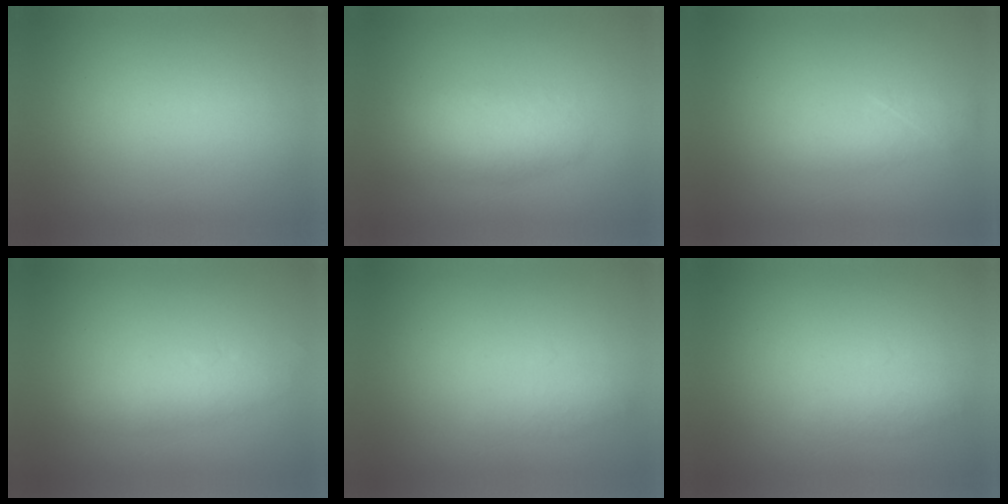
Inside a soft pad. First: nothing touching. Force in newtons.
{"total": 3.9}
{"total": 2.1}
{"total": 2.5}
{"total": 1.2}
{"total": 1.3}